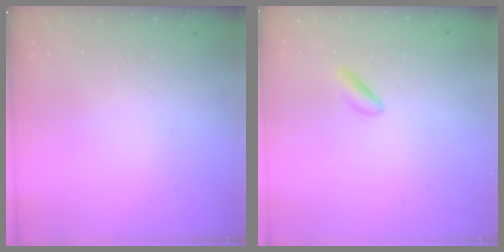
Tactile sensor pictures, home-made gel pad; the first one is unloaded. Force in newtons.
{"total": 2.5, "press": 2.3, "slide": 0.9}